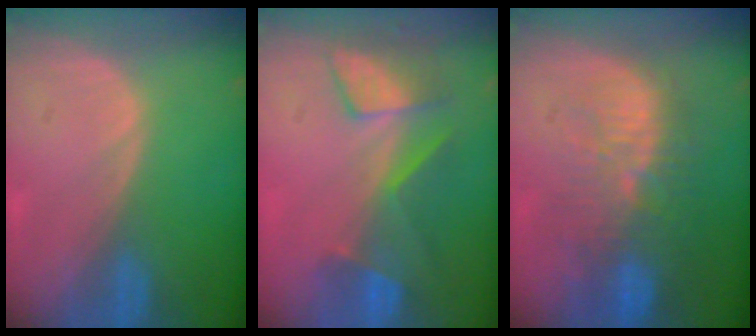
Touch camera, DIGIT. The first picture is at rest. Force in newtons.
{"total": 8.5, "press": 7.2, "slide": 4.5}
{"total": 11.3, "press": 9.9, "slide": 5.4}